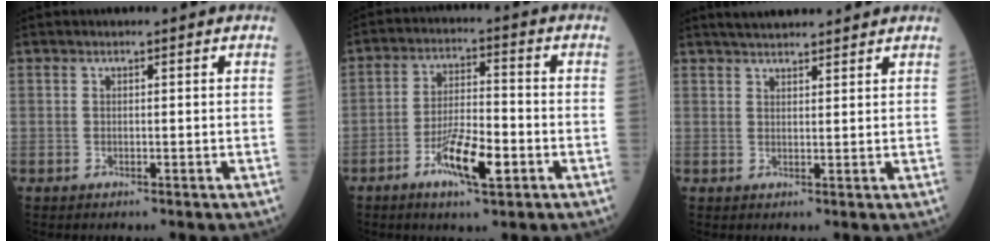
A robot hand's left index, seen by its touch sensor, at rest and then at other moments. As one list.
[{"total": 8.3, "force": [-3.8, 1.9, 7.1], "torque": [-0.137, -0.004, -0.066]}, {"total": 6.8, "force": [6.2, 1.0, 2.6], "torque": [-0.041, 0.031, 0.092]}]